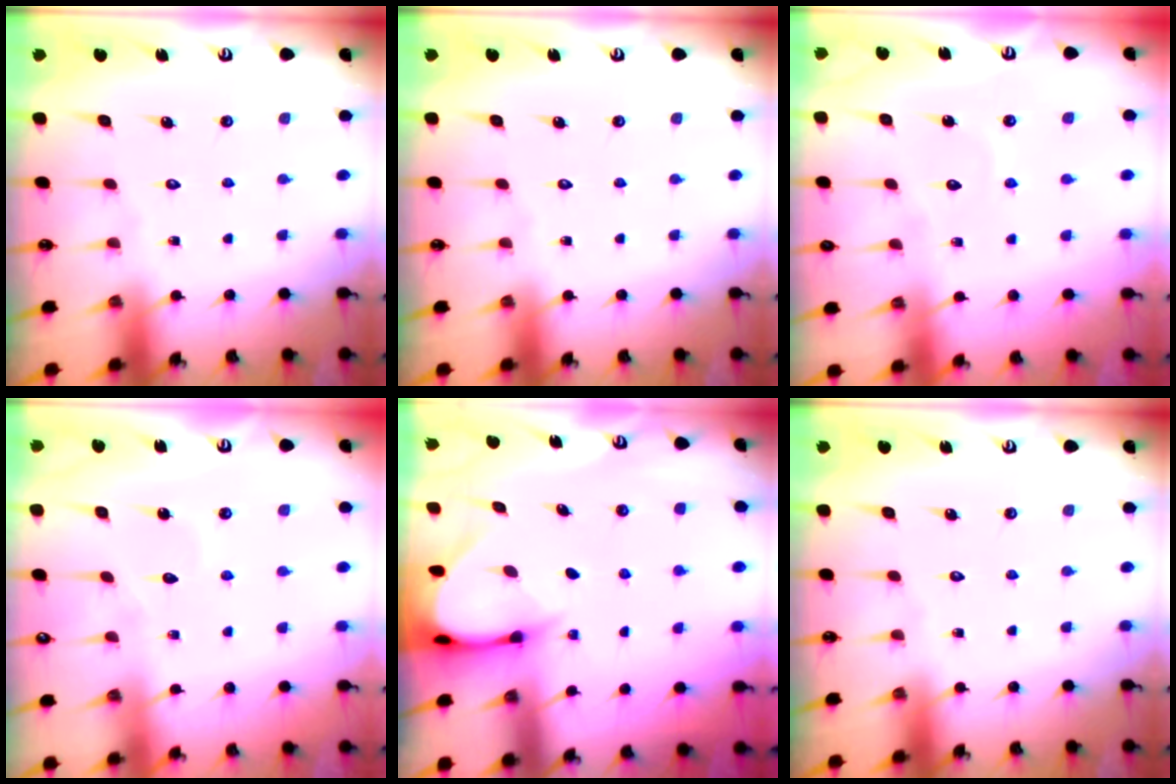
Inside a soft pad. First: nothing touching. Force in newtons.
{"total": 0.0}
{"total": 3.8, "press": 3.8, "slide": 0.3}
{"total": 3.9, "press": 3.9, "slide": 0.4}
{"total": 4.3, "press": 4.3, "slide": 0.5}
{"total": 0.0}